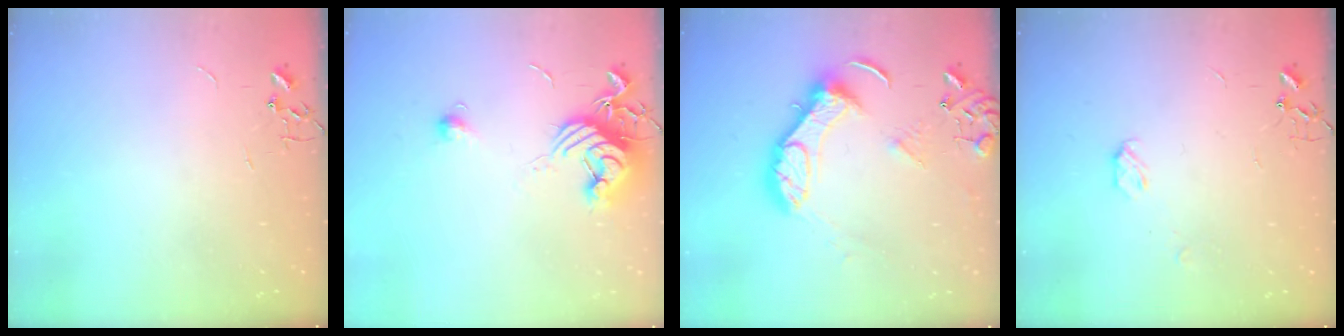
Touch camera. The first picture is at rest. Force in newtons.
{"total": 11.7, "press": 11.6, "slide": 0.9}
{"total": 14.2, "press": 14.1, "slide": 1.4}
{"total": 3.9, "press": 3.8, "slide": 0.6}